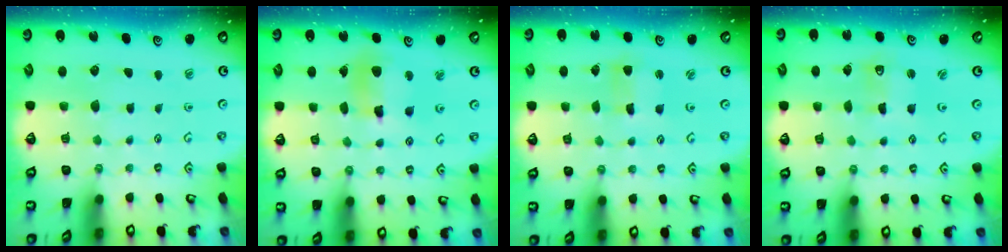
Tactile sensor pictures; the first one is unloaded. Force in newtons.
{"total": 11.1, "press": 10.9, "slide": 2.1}
{"total": 2.9, "press": 2.9, "slide": 0.3}
{"total": 2.6, "press": 2.6, "slide": 0.2}